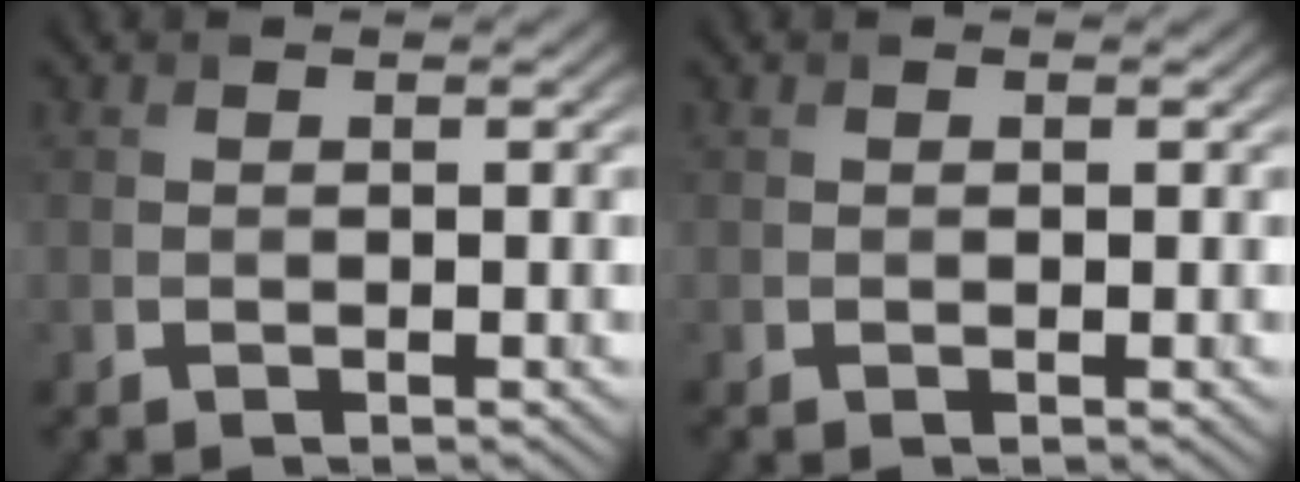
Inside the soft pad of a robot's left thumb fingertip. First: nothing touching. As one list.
[{"total": 0.0}]